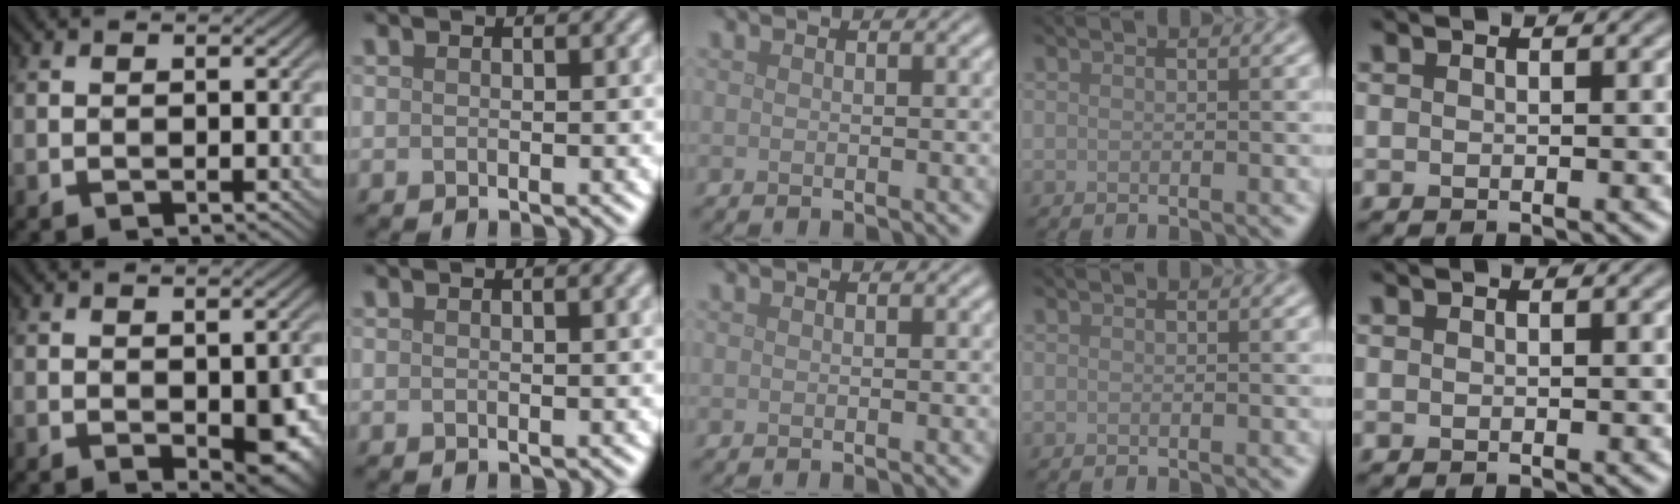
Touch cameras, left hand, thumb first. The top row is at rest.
{"thumb": {"total": 6.3, "force": [-1.5, 3.4, 5.1], "torque": [-0.068, -0.023, -0.007]}, "index": {"total": 1.3, "force": [0.6, 0.4, 1.1], "torque": [-0.010, 0.004, 0.008]}}